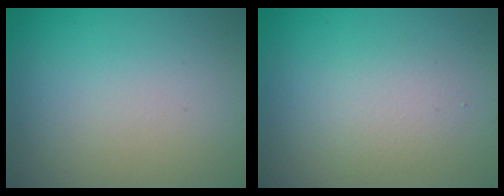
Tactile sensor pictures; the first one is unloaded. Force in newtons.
{"total": 2.2, "press": 2.2, "slide": 0.1}